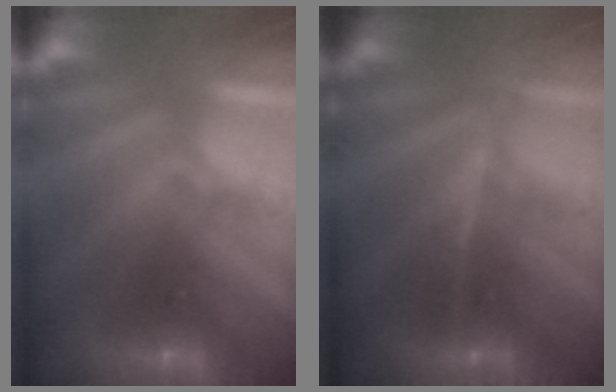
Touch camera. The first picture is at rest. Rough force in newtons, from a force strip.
{"total": 2.4}